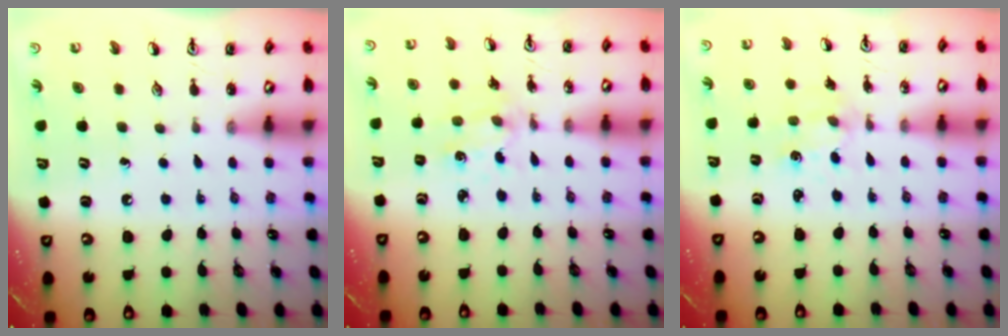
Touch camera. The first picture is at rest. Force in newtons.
{"total": 1.4, "press": 1.4, "slide": 0.3}
{"total": 3.0, "press": 3.0, "slide": 0.3}